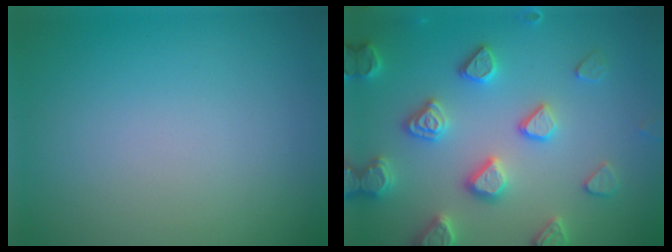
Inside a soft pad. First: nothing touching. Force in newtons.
{"total": 4.4, "press": 4.4, "slide": 0.4}